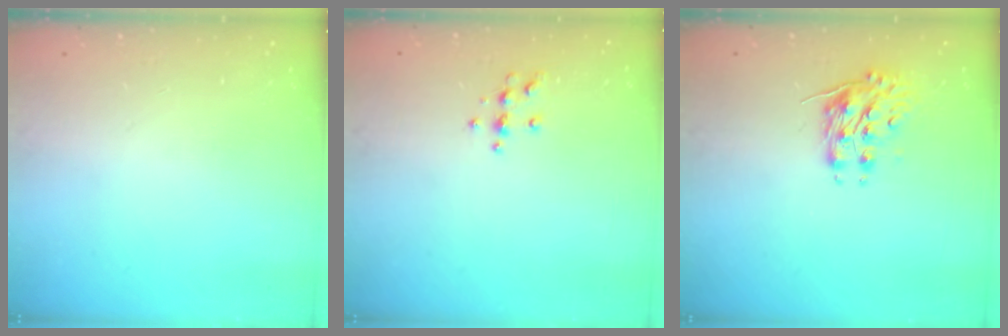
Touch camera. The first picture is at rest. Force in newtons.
{"total": 4.8, "press": 4.8, "slide": 0.6}
{"total": 8.2, "press": 8.2, "slide": 0.3}